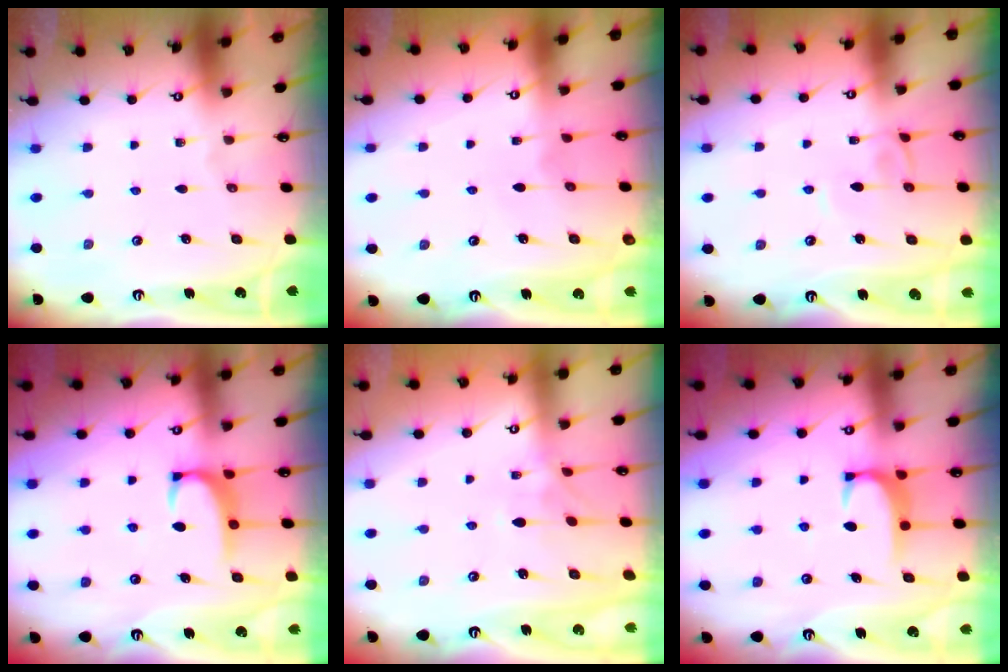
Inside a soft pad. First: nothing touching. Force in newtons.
{"total": 2.8, "press": 2.8, "slide": 0.3}
{"total": 3.3, "press": 3.3, "slide": 0.0}
{"total": 2.4, "press": 2.3, "slide": 0.6}
{"total": 2.8, "press": 2.6, "slide": 0.9}
{"total": 2.0, "press": 1.9, "slide": 0.5}